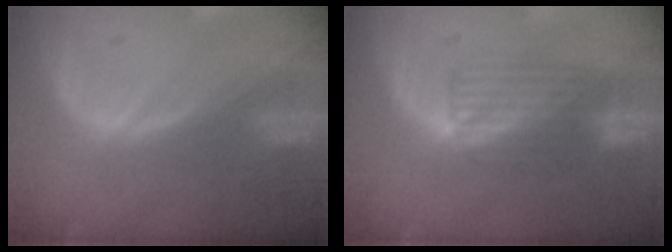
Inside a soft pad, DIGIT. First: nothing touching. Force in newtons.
{"total": 4.3, "press": 4.2, "slide": 1.1}